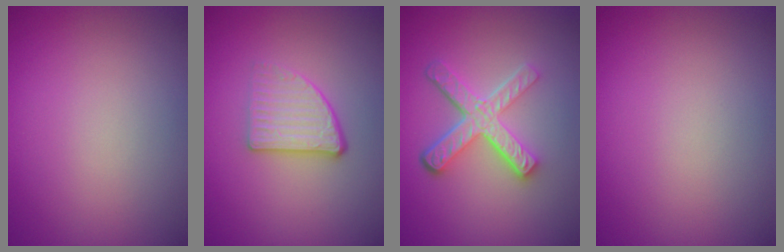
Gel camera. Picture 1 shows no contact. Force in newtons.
{"total": 2.7, "press": 2.4, "slide": 1.2}
{"total": 5.1, "press": 3.5, "slide": 3.7}
{"total": 0.0}